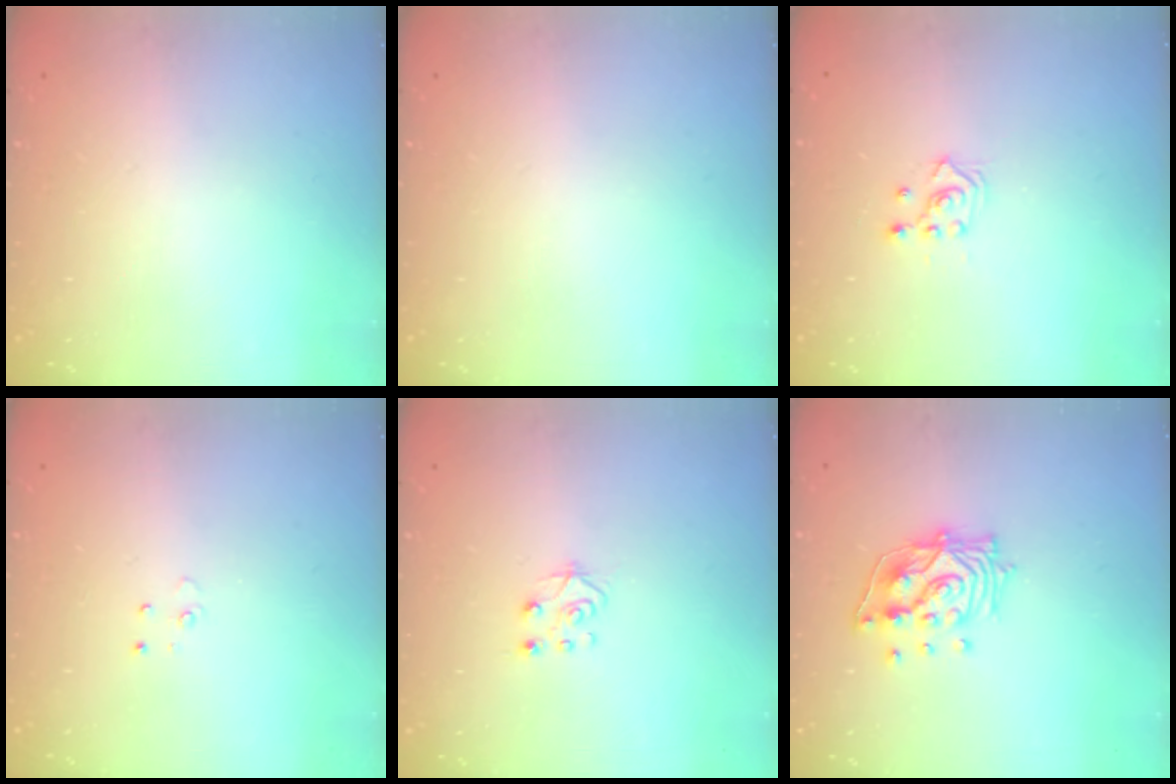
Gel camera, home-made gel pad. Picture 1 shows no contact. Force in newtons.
{"total": 0.0}
{"total": 2.6, "press": 2.4, "slide": 1.0}
{"total": 3.0, "press": 2.9, "slide": 0.3}
{"total": 6.9, "press": 6.9, "slide": 0.6}
{"total": 13.2, "press": 13.2, "slide": 1.3}